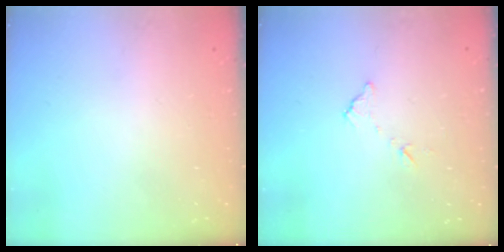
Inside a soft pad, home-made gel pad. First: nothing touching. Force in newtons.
{"total": 6.3, "press": 6.3, "slide": 0.4}